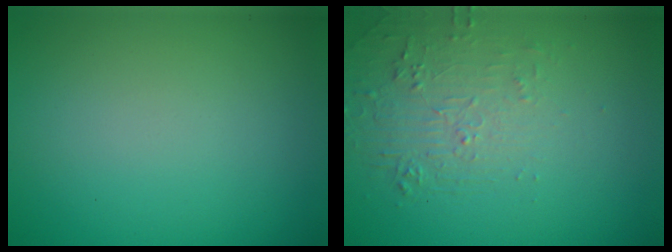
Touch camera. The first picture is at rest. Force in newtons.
{"total": 2.1, "press": 0.9, "slide": 1.9}